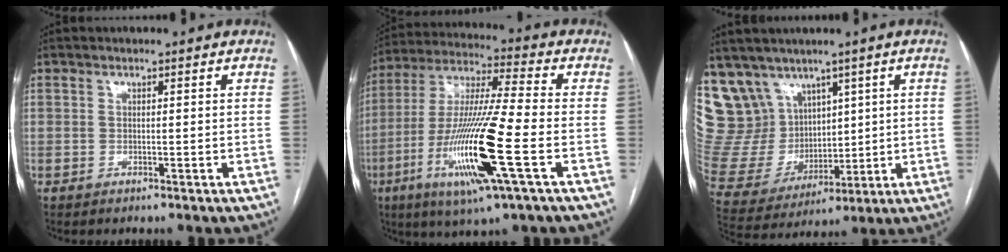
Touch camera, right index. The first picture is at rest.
{"total": 18.8, "force": [-6.1, 0.5, 17.8], "torque": [-0.370, -0.025, -0.116]}
{"total": 15.1, "force": [9.8, 10.9, 3.6], "torque": [-0.096, 0.056, 0.219]}